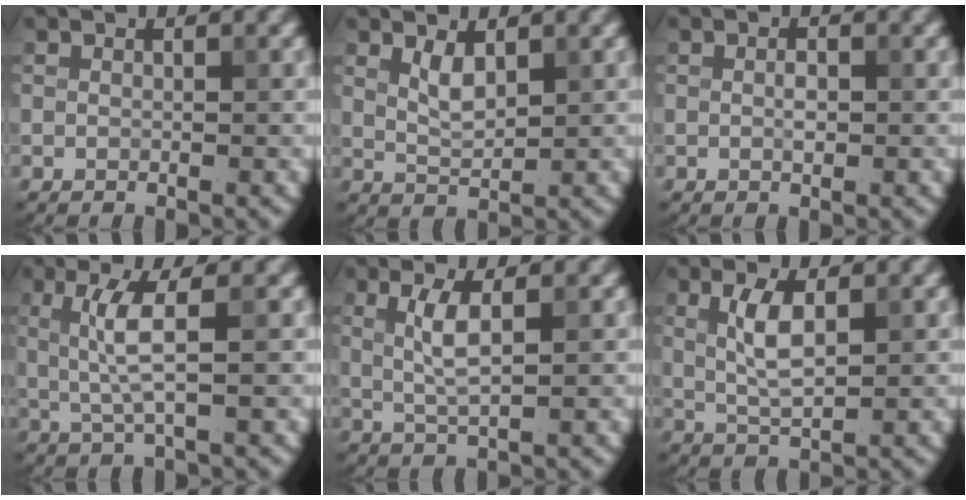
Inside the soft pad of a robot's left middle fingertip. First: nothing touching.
{"total": 2.0, "force": [1.1, 0.8, 1.5], "torque": [-0.033, -0.004, 0.025]}
{"total": 1.0, "force": [0.0, 0.5, 0.9], "torque": [-0.020, -0.002, 0.000]}
{"total": 3.5, "force": [0.5, 0.4, 3.4], "torque": [-0.080, -0.001, 0.013]}
{"total": 2.9, "force": [0.7, 0.7, 2.8], "torque": [-0.061, 0.000, 0.015]}
{"total": 3.5, "force": [0.8, 1.2, 3.2], "torque": [-0.069, 0.003, 0.016]}